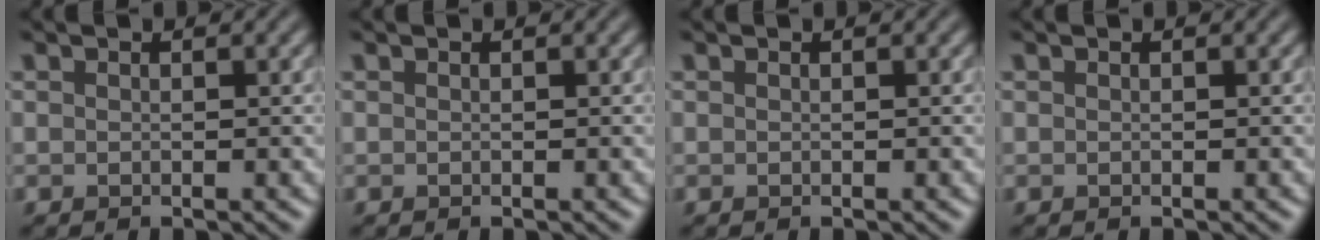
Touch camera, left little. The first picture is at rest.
{"total": 0.0}
{"total": 0.0}
{"total": 0.0}